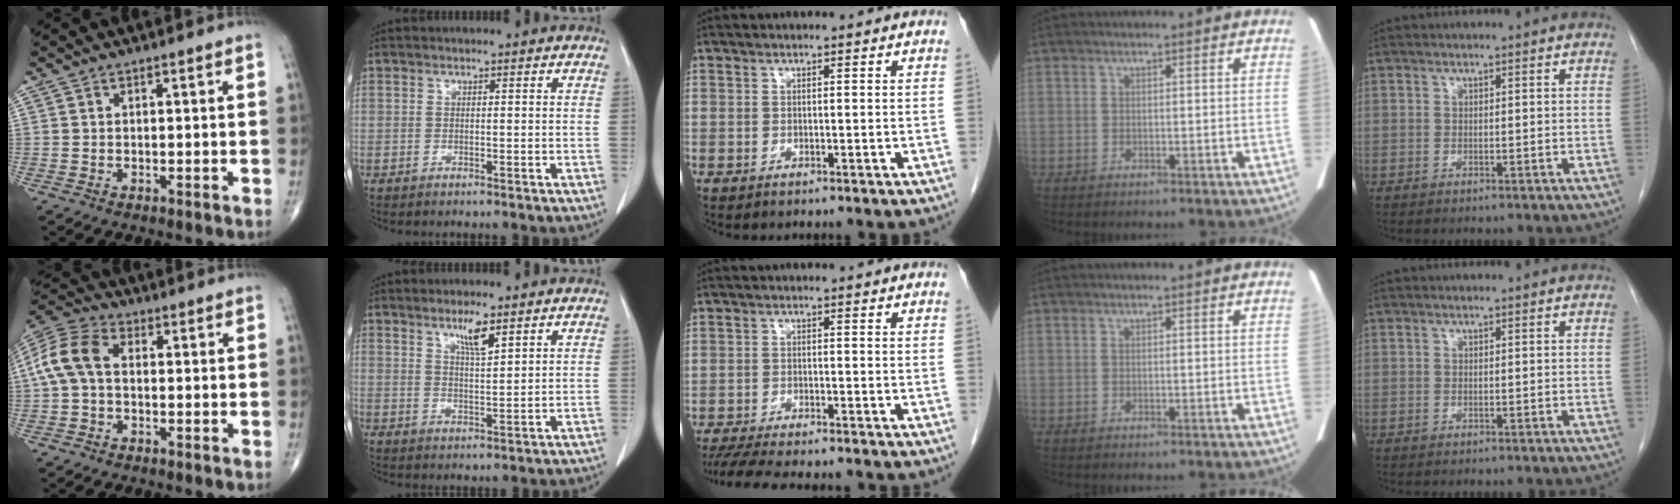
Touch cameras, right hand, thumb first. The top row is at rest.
{"thumb": {"total": 9.4, "force": [0.3, 6.2, 7.1], "torque": [-0.151, 0.029, -0.003]}, "index": {"total": 4.2, "force": [2.8, 0.4, 3.1], "torque": [-0.057, -0.005, 0.051]}, "middle": {"total": 12.0, "force": [-10.6, 1.4, 5.5], "torque": [-0.080, -0.014, -0.151]}}